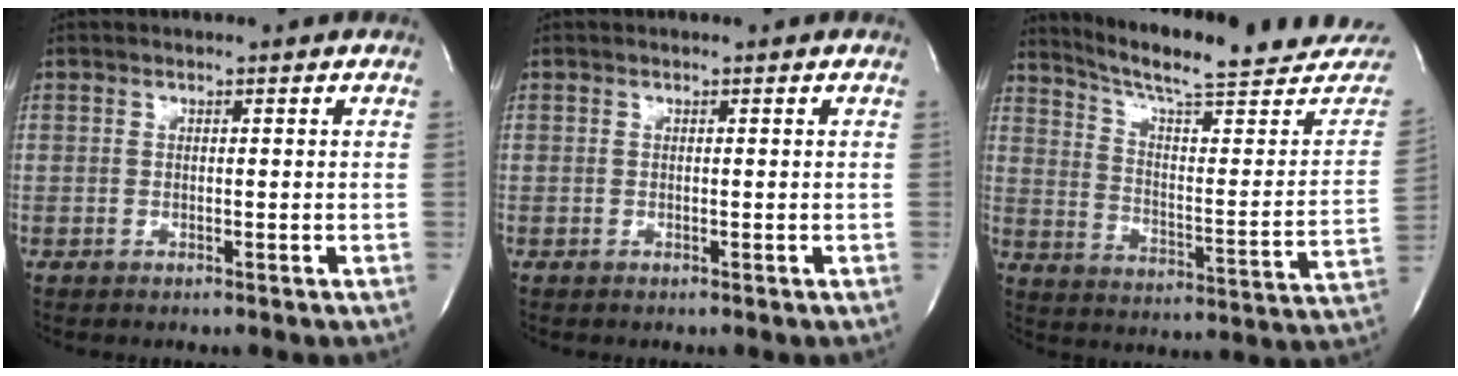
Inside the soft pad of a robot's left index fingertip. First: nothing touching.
{"total": 0.0}
{"total": 23.5, "force": [21.2, 1.7, 10.0], "torque": [-0.150, -0.070, 0.278]}